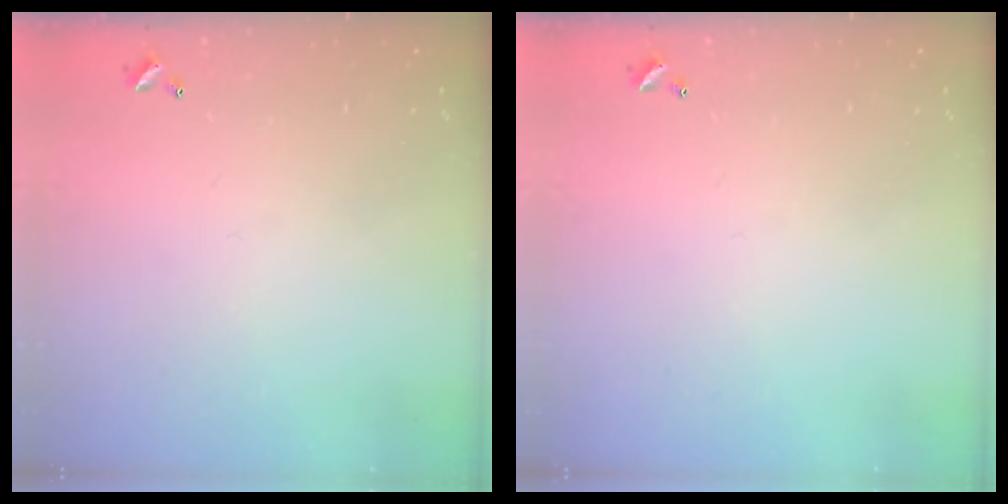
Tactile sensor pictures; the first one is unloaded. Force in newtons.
{"total": 0.0}